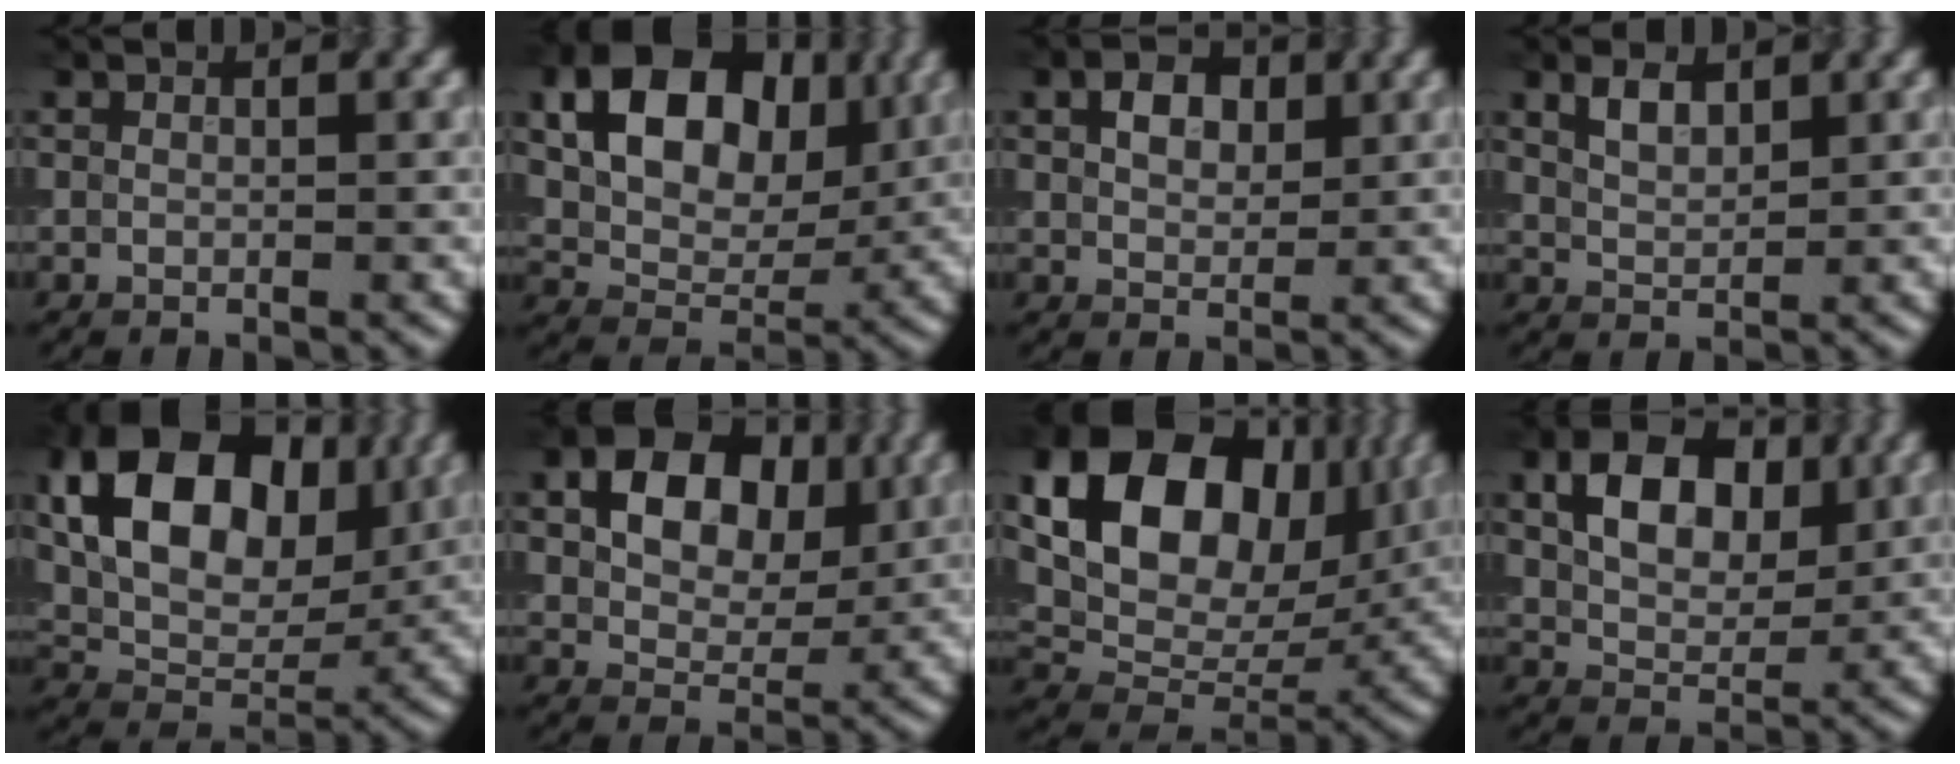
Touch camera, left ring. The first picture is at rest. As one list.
[{"total": 10.5, "force": [3.0, 7.2, 7.1], "torque": [-0.122, 0.001, 0.046]}, {"total": 3.1, "force": [1.1, 2.1, 2.0], "torque": [-0.038, 0.005, 0.016]}, {"total": 2.4, "force": [1.4, 1.2, 1.5], "torque": [-0.032, 0.001, 0.031]}, {"total": 12.0, "force": [3.3, 7.9, 8.4], "torque": [-0.143, 0.005, 0.052]}, {"total": 8.8, "force": [2.3, 6.1, 5.8], "torque": [-0.093, 0.011, 0.030]}, {"total": 17.3, "force": [6.0, 11.6, 11.3], "torque": [-0.211, 0.020, 0.114]}, {"total": 7.2, "force": [2.2, 4.7, 5.0], "torque": [-0.084, 0.003, 0.035]}]